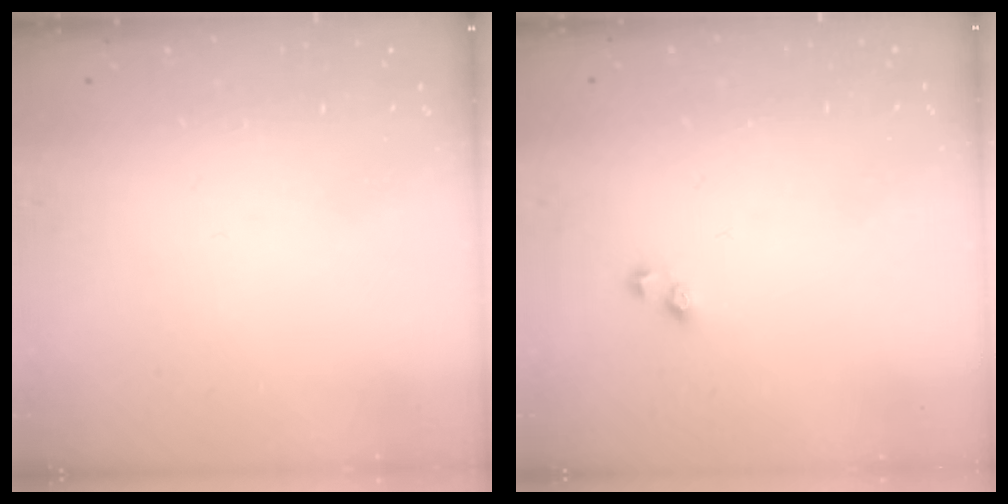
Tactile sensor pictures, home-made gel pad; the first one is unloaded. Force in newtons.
{"total": 3.1, "press": 3.0, "slide": 0.5}